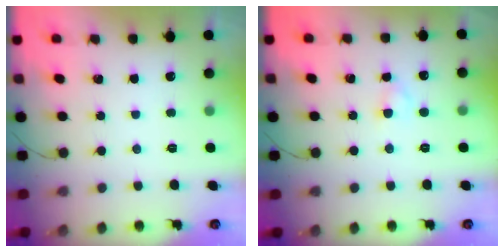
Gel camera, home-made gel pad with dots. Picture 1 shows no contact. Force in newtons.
{"total": 2.1, "press": 1.9, "slide": 0.9}